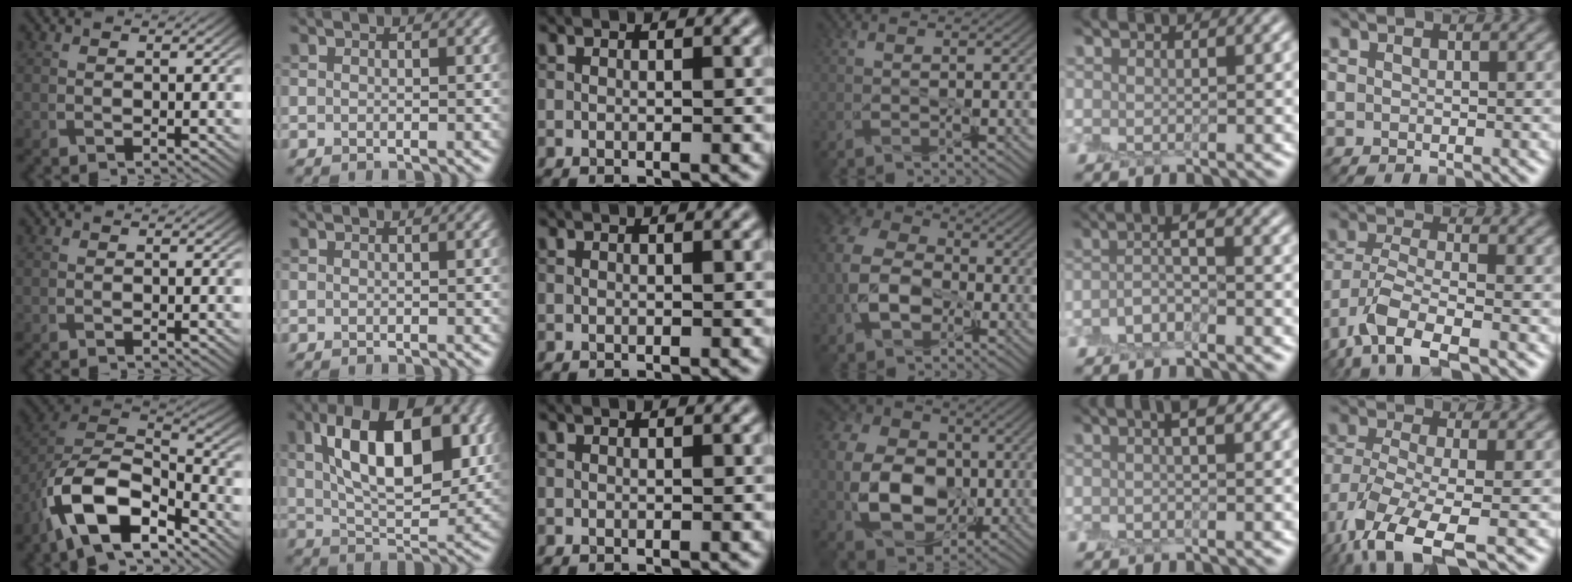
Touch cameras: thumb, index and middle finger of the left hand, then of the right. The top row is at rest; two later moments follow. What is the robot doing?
{"motion": "peel", "object": "envelope seal"}